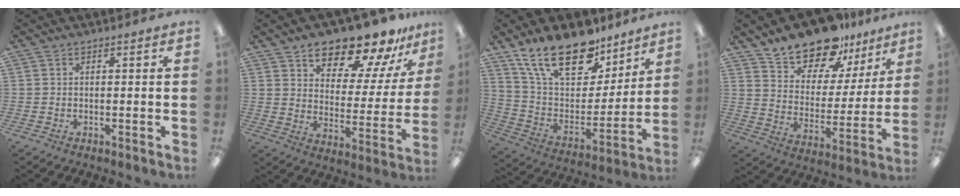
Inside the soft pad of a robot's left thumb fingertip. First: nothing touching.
{"total": 15.7, "force": [13.9, 5.2, 5.3], "torque": [-0.091, -0.111, 0.243]}
{"total": 21.8, "force": [15.4, 10.4, 11.4], "torque": [-0.208, -0.085, 0.279]}
{"total": 15.8, "force": [13.8, 6.6, 3.9], "torque": [-0.085, -0.108, 0.256]}